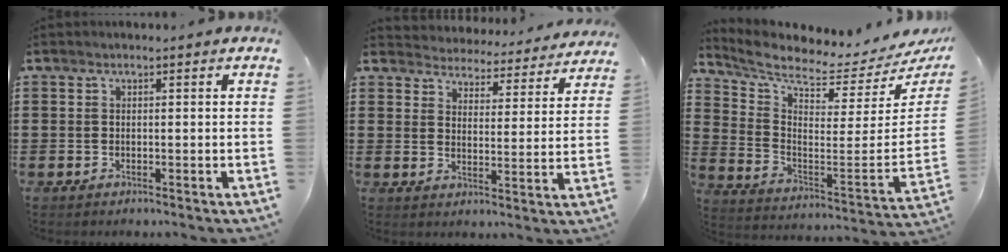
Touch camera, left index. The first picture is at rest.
{"total": 4.4, "force": [4.4, 0.0, -0.5], "torque": [-0.009, -0.045, 0.071]}
{"total": 4.9, "force": [4.3, 0.3, 2.4], "torque": [-0.073, -0.061, 0.066]}